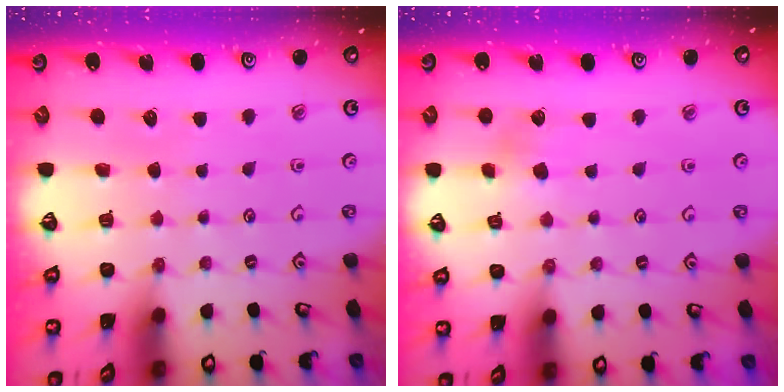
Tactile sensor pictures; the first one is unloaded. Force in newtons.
{"total": 4.5, "press": 4.4, "slide": 0.5}